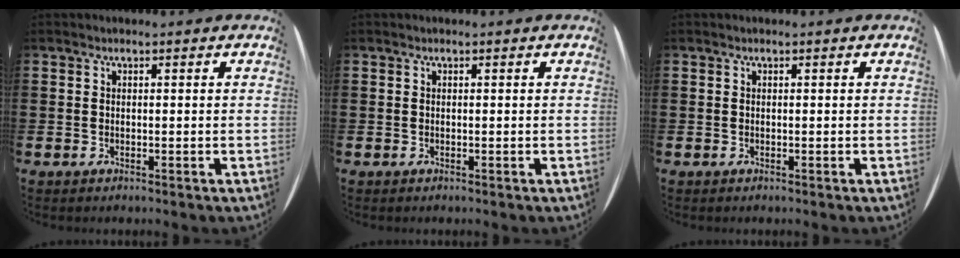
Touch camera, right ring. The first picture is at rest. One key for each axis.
{"total": 0.0}
{"total": 0.0}